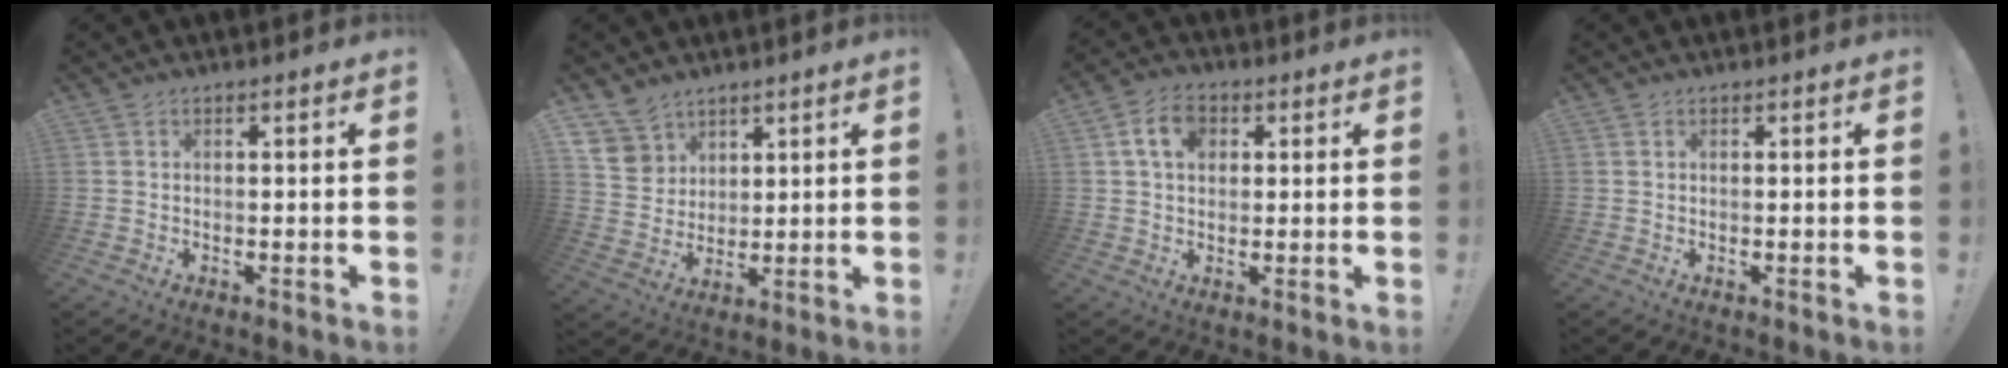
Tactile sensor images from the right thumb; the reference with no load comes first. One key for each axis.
{"total": 8.6, "fx": 6.1, "fy": 6.0, "fz": 1.0, "tx": -0.020, "ty": -0.043, "tz": 0.125}
{"total": 8.3, "fx": 2.5, "fy": 5.9, "fz": 5.3, "tx": -0.088, "ty": 0.011, "tz": 0.048}
{"total": 0.0}